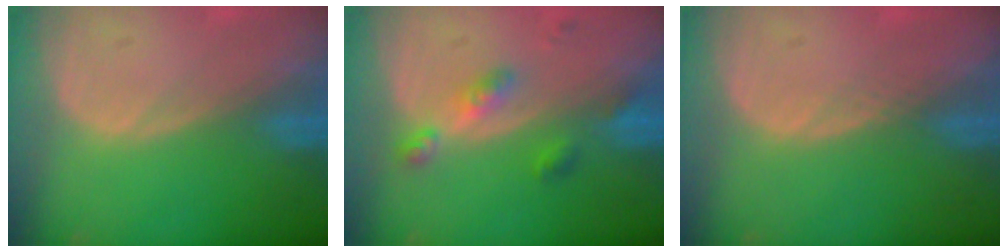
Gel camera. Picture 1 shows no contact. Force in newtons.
{"total": 4.7, "press": 4.2, "slide": 2.1}
{"total": 0.7, "press": 0.6, "slide": 0.3}